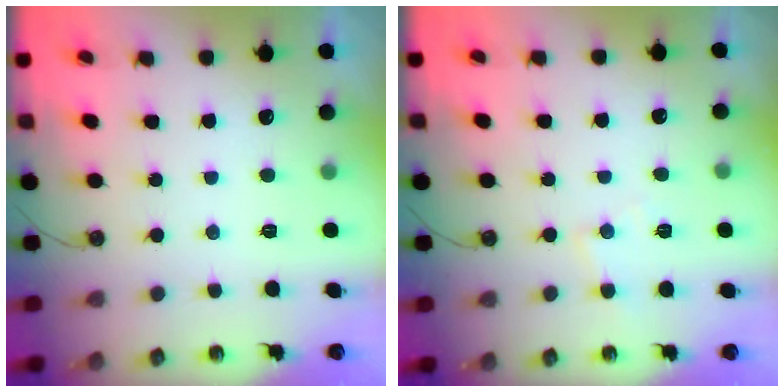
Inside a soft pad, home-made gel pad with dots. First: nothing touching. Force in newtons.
{"total": 5.5, "press": 5.4, "slide": 0.7}